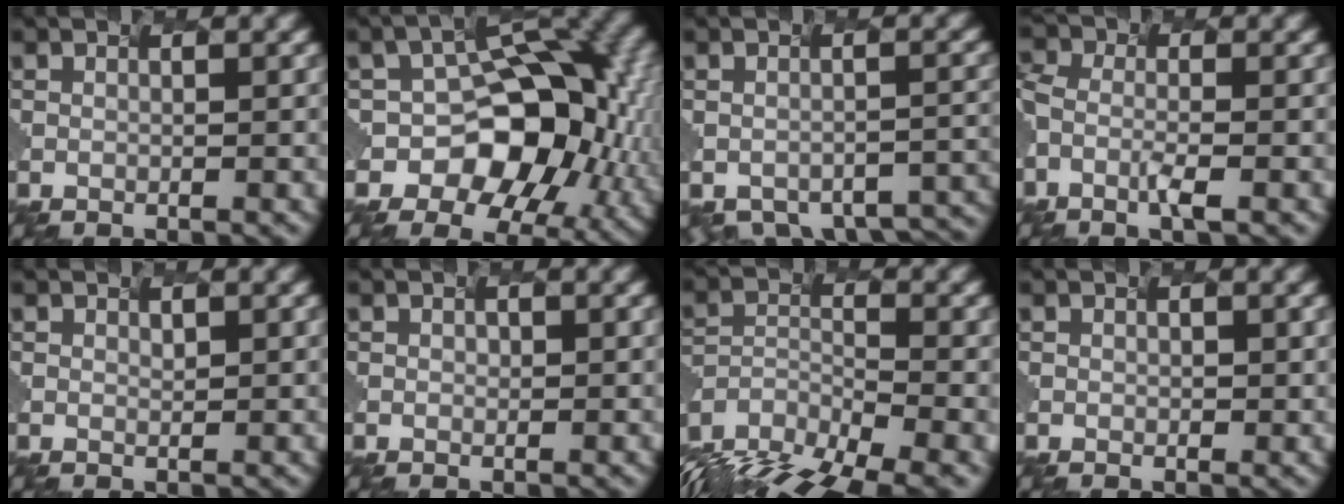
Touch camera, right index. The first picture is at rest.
{"total": 12.2, "force": [-2.8, 8.1, 8.7], "torque": [-0.101, 0.005, -0.045]}
{"total": 8.6, "force": [-7.2, 3.7, 2.8], "torque": [-0.026, -0.008, -0.053]}
{"total": 2.7, "force": [-2.0, 0.7, 1.8], "torque": [-0.054, -0.007, -0.038]}
{"total": 0.5, "force": [0.3, -0.3, -0.2], "torque": [-0.005, 0.002, 0.011]}
{"total": 0.0}
{"total": 11.7, "force": [-10.5, 3.2, 3.8], "torque": [-0.093, -0.016, -0.157]}
{"total": 0.0}